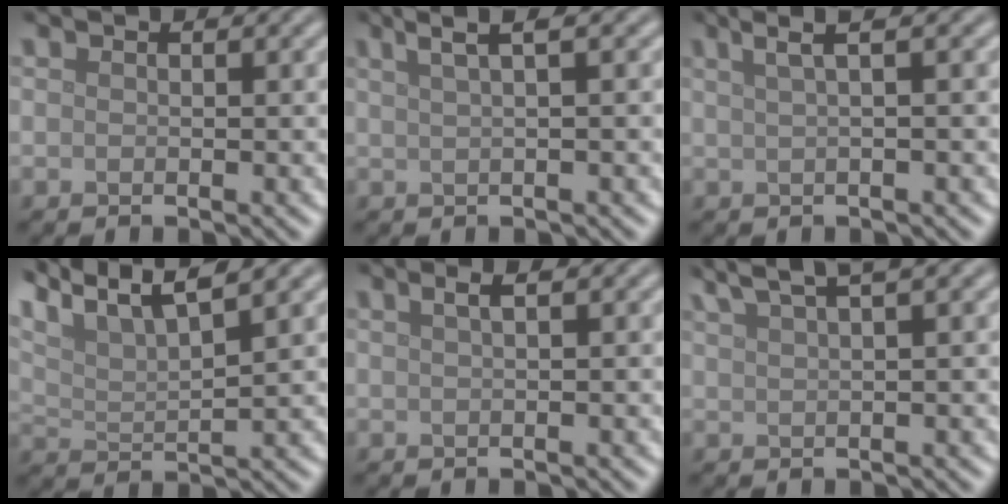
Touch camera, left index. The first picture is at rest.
{"total": 3.1, "force": [1.9, 0.7, 2.4], "torque": [-0.030, 0.010, 0.028]}
{"total": 3.2, "force": [1.7, 0.8, 2.6], "torque": [-0.031, 0.009, 0.023]}
{"total": 9.1, "force": [7.2, 2.2, 5.0], "torque": [-0.102, 0.025, 0.111]}
{"total": 1.6, "force": [0.7, 0.5, 1.3], "torque": [-0.020, 0.006, 0.009]}
{"total": 5.3, "force": [4.0, 0.9, 3.3], "torque": [-0.044, 0.020, 0.055]}